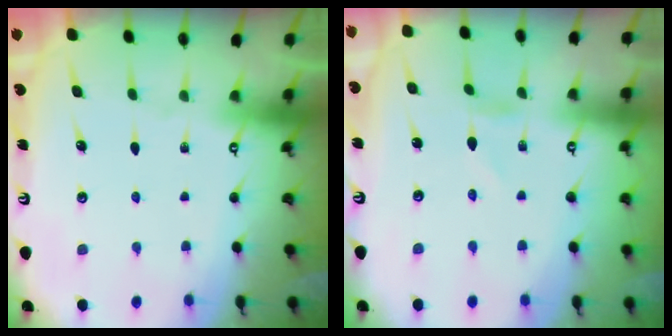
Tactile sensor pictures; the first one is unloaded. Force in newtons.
{"total": 0.0}